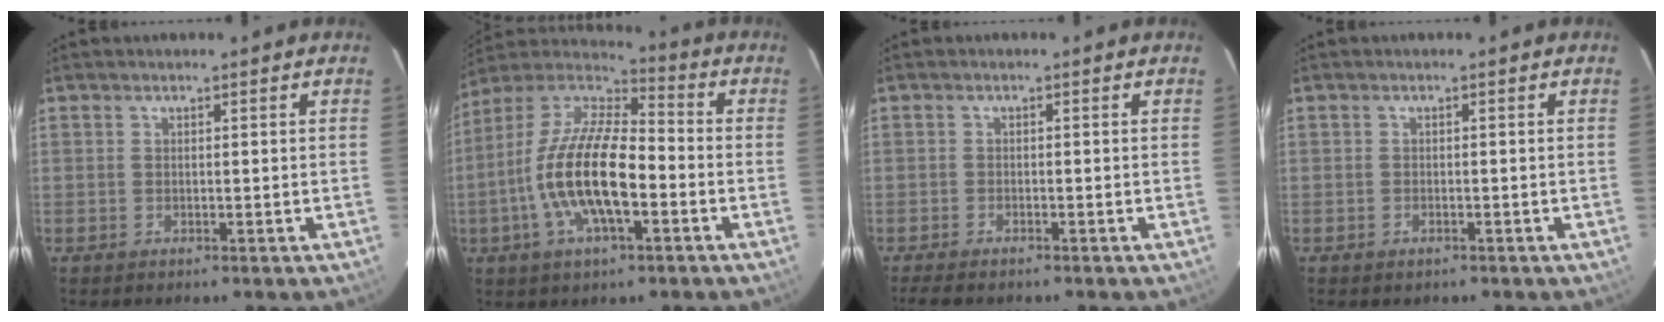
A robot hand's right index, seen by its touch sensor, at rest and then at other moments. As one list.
[{"total": 17.9, "force": [-4.7, 6.5, 16.0], "torque": [-0.316, -0.002, -0.095]}, {"total": 4.3, "force": [-3.7, 1.0, 2.0], "torque": [-0.051, -0.016, -0.065]}, {"total": 1.2, "force": [-0.8, 0.9, 0.3], "torque": [-0.007, 0.000, -0.010]}]